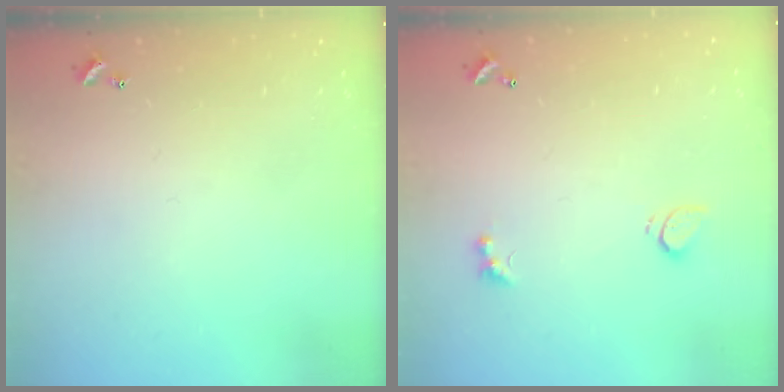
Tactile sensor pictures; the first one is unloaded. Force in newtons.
{"total": 3.1, "press": 2.8, "slide": 1.3}